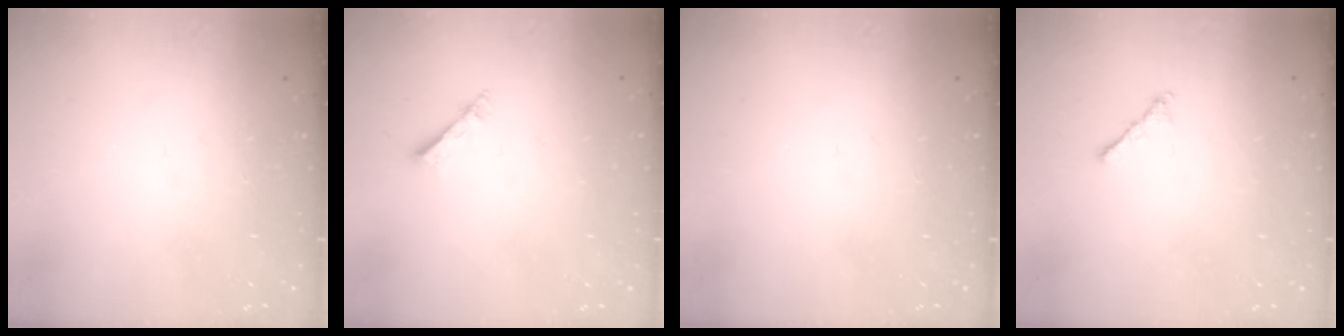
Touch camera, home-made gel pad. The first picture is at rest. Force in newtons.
{"total": 2.6, "press": 2.6, "slide": 0.3}
{"total": 0.0}
{"total": 1.0, "press": 0.9, "slide": 0.4}